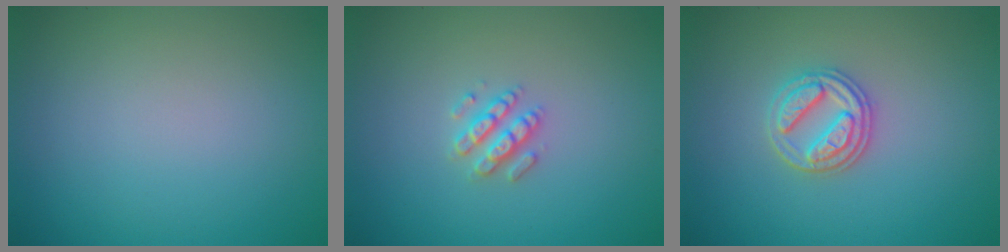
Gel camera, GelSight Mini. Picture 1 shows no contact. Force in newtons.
{"total": 2.5, "press": 2.4, "slide": 0.5}
{"total": 3.0, "press": 2.8, "slide": 1.0}